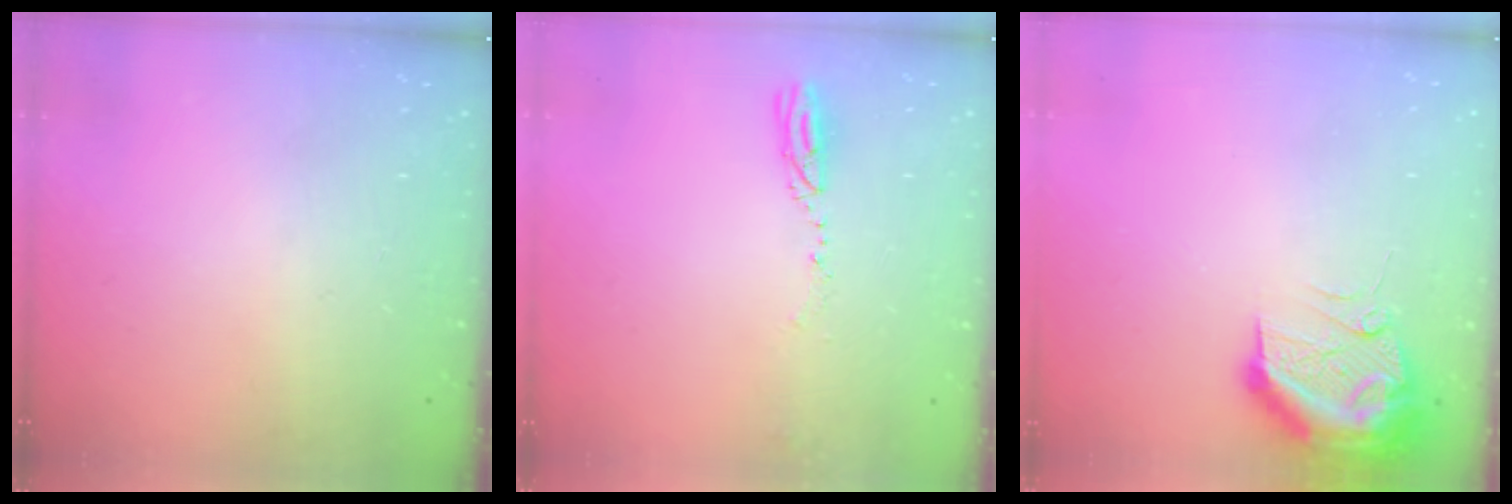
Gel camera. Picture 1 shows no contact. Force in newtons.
{"total": 3.6, "press": 3.5, "slide": 0.7}
{"total": 12.2, "press": 11.9, "slide": 2.6}